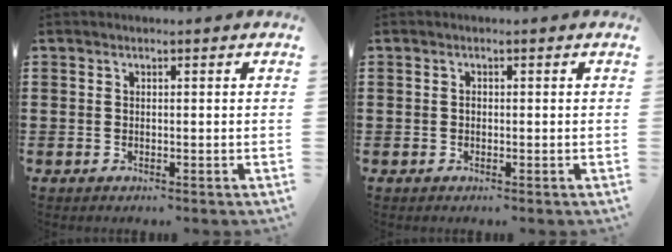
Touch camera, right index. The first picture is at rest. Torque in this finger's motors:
{"motor_torque": [0.28, -0.13, 0.07, 0.02]}